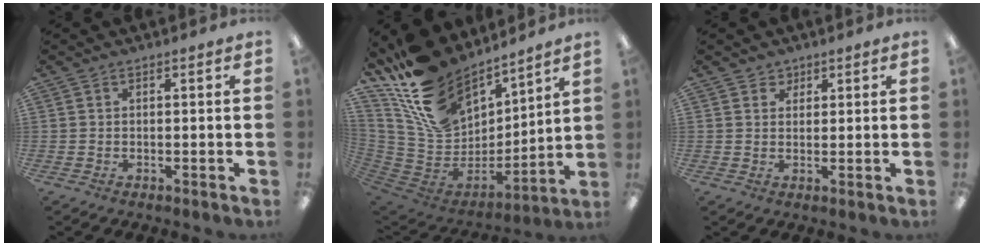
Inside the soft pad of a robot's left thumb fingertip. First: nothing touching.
{"total": 20.5, "force": [13.9, 12.2, 8.8], "torque": [-0.167, -0.088, 0.266]}
{"total": 2.8, "force": [1.7, 2.2, 0.1], "torque": [0.008, -0.004, 0.029]}